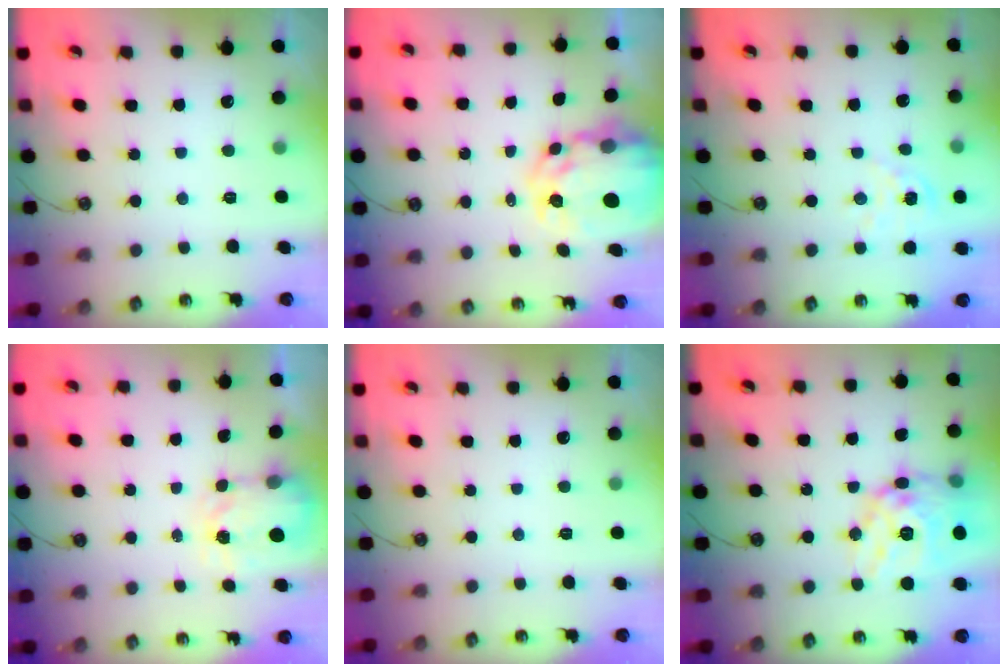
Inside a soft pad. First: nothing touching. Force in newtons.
{"total": 10.2, "press": 10.1, "slide": 1.0}
{"total": 2.9, "press": 2.9, "slide": 0.3}
{"total": 4.0, "press": 3.9, "slide": 0.6}
{"total": 0.0}
{"total": 18.9, "press": 18.8, "slide": 1.6}